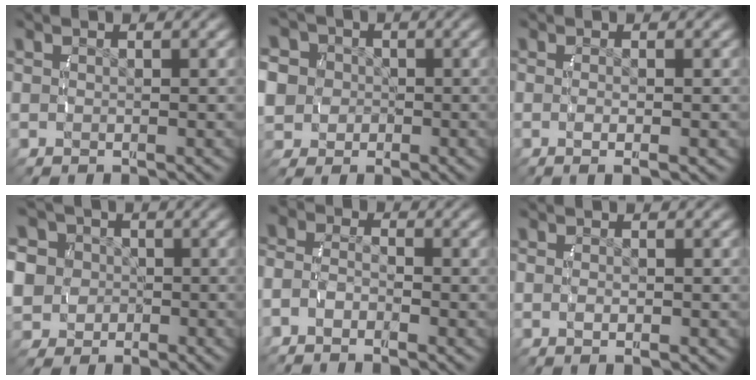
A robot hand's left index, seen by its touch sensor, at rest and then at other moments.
{"total": 9.8, "force": [0.2, 8.9, 4.1], "torque": [-0.105, -0.025, -0.002]}
{"total": 1.7, "force": [-0.8, -0.3, 1.5], "torque": [-0.027, -0.005, -0.008]}
{"total": 10.9, "force": [-0.1, 10.0, 4.5], "torque": [-0.112, -0.031, -0.007]}
{"total": 3.1, "force": [-1.5, 2.4, 1.2], "torque": [-0.036, -0.014, -0.029]}
{"total": 1.1, "force": [-0.4, 0.1, 1.0], "torque": [-0.016, -0.003, -0.006]}